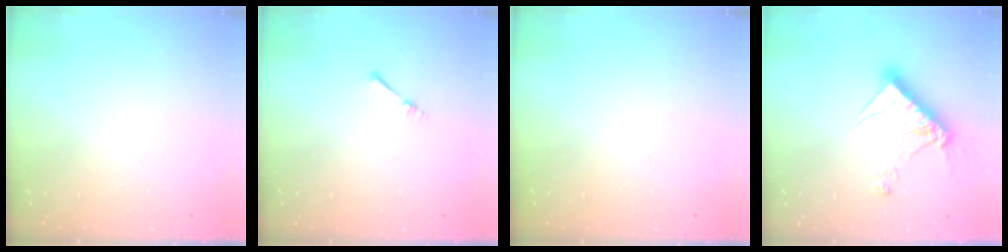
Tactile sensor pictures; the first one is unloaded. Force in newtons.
{"total": 1.7, "press": 1.7, "slide": 0.3}
{"total": 0.0}
{"total": 13.9, "press": 13.8, "slide": 1.5}